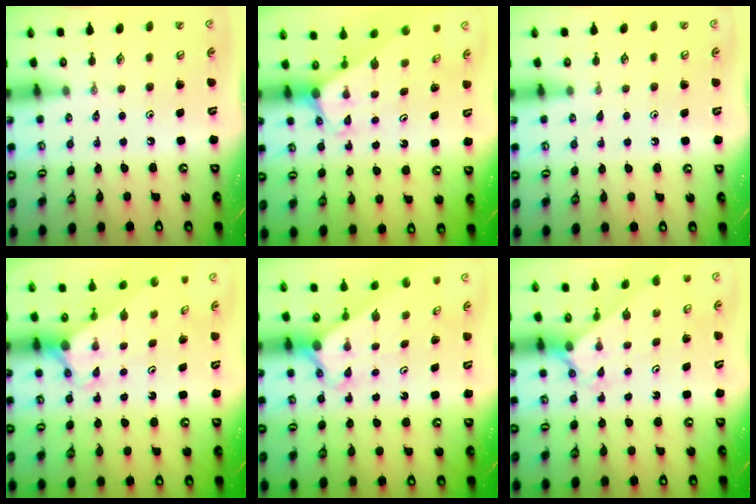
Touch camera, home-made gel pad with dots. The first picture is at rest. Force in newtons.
{"total": 1.9, "press": 1.9, "slide": 0.1}
{"total": 3.2, "press": 3.2, "slide": 0.5}
{"total": 2.9, "press": 2.9, "slide": 0.0}
{"total": 2.7, "press": 2.7, "slide": 0.2}
{"total": 2.0, "press": 1.9, "slide": 0.2}